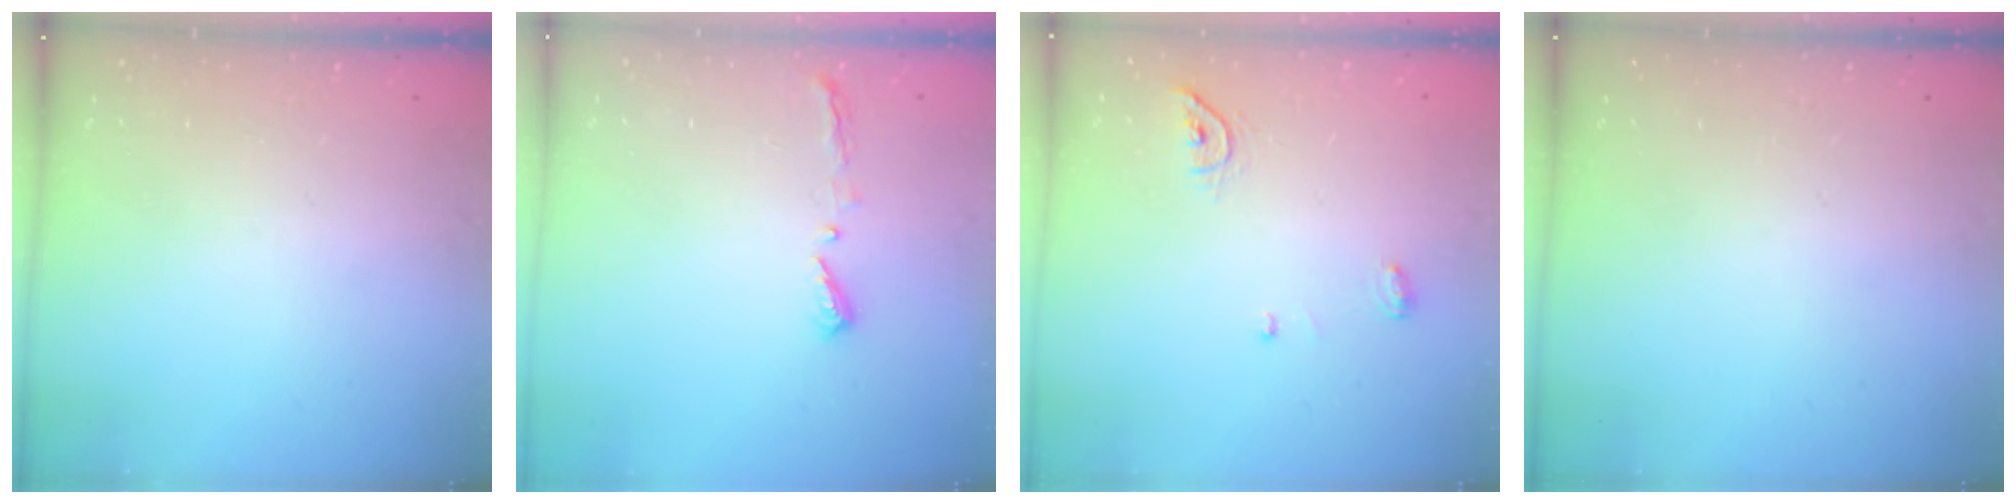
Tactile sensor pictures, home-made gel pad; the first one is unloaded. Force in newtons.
{"total": 4.4, "press": 4.3, "slide": 0.6}
{"total": 5.2, "press": 5.2, "slide": 0.1}
{"total": 0.0}